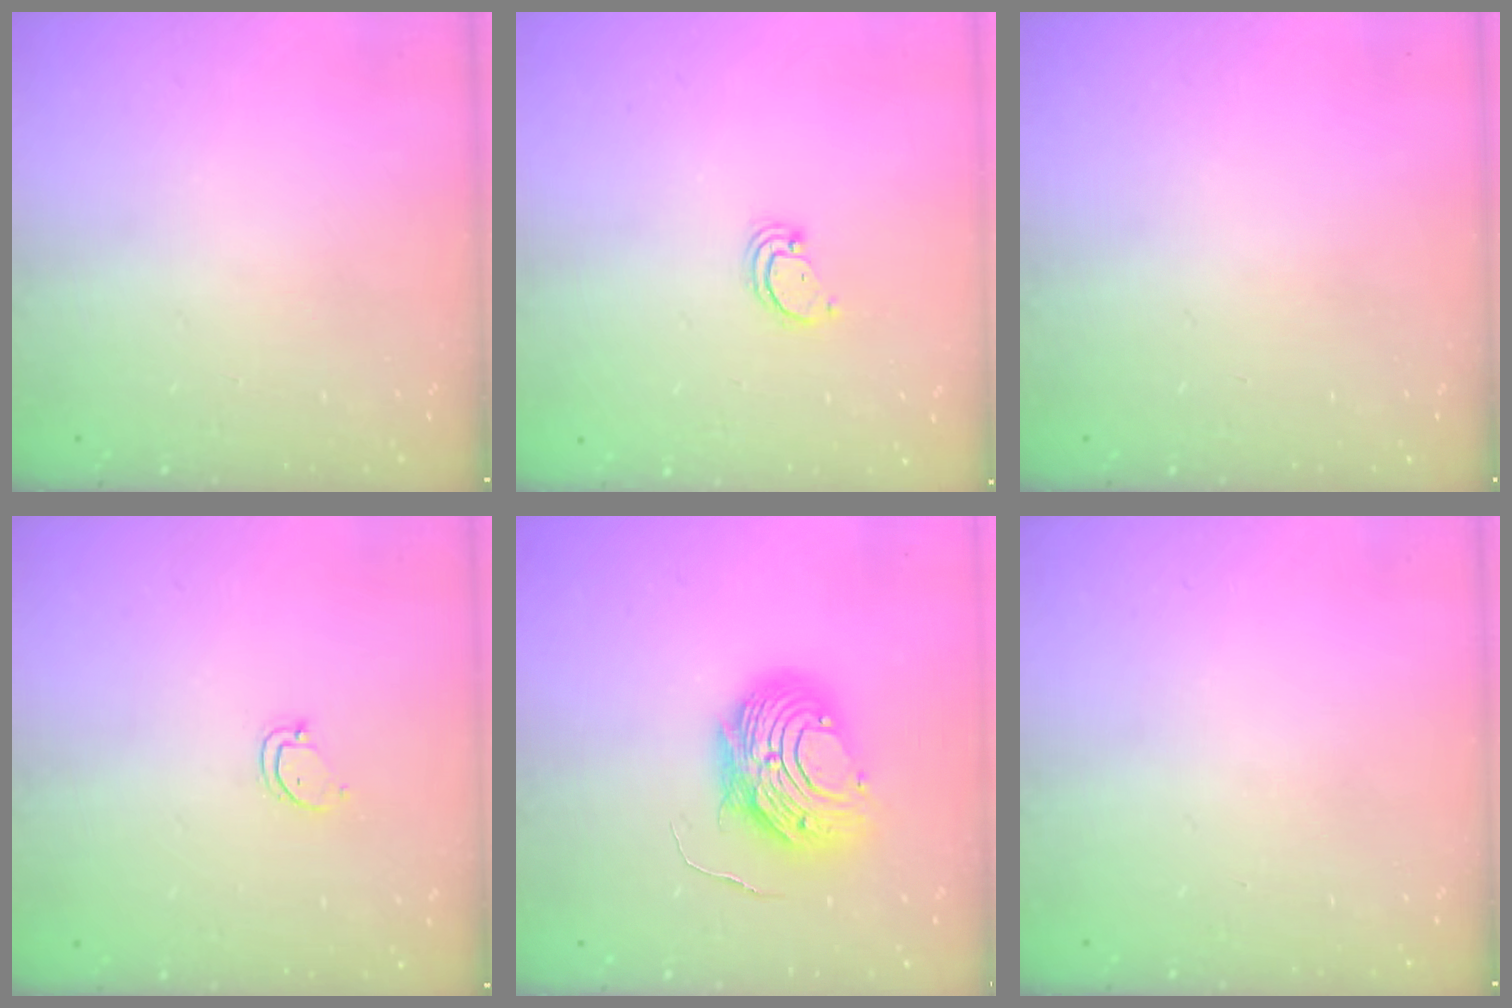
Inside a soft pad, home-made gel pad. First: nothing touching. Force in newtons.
{"total": 2.1, "press": 2.1, "slide": 0.2}
{"total": 0.0}
{"total": 2.6, "press": 2.6, "slide": 0.3}
{"total": 10.1, "press": 10.0, "slide": 1.0}
{"total": 0.0}